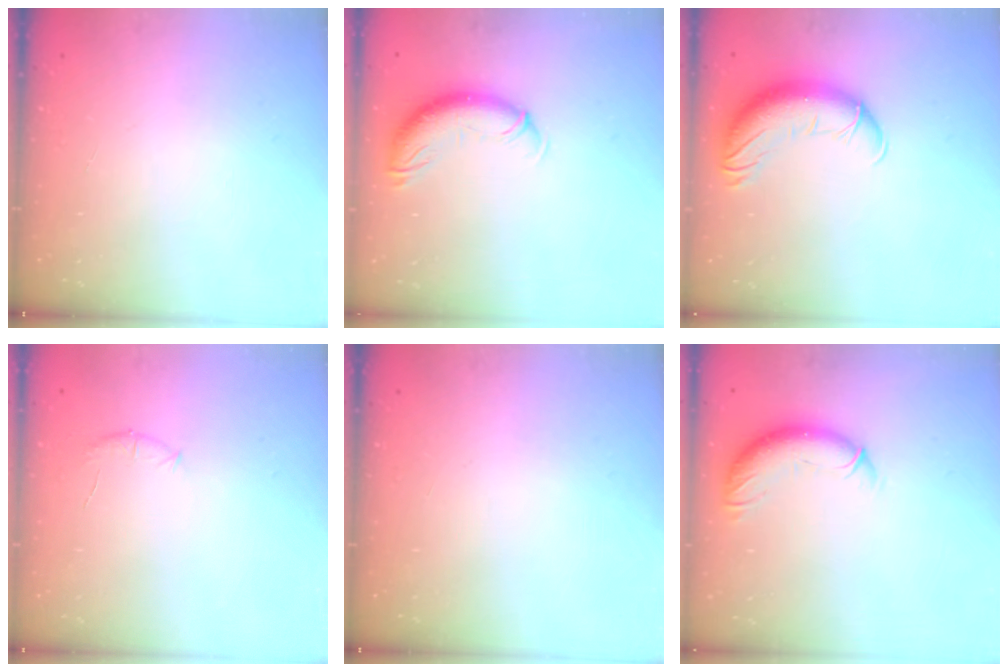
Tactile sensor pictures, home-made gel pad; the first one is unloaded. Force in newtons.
{"total": 11.0, "press": 11.0, "slide": 0.9}
{"total": 13.6, "press": 13.1, "slide": 3.6}
{"total": 6.7, "press": 6.5, "slide": 1.9}
{"total": 0.0}
{"total": 10.0, "press": 9.8, "slide": 1.9}